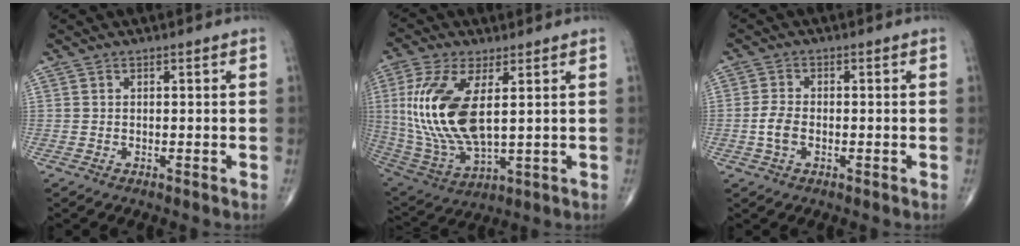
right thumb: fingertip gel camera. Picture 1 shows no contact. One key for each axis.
{"total": 17.9, "fx": 2.9, "fy": 7.8, "fz": 15.8, "tx": -0.347, "ty": -0.020, "tz": 0.068}
{"total": 3.5, "fx": -0.8, "fy": 2.0, "fz": 2.8, "tx": -0.062, "ty": 0.007, "tz": -0.017}